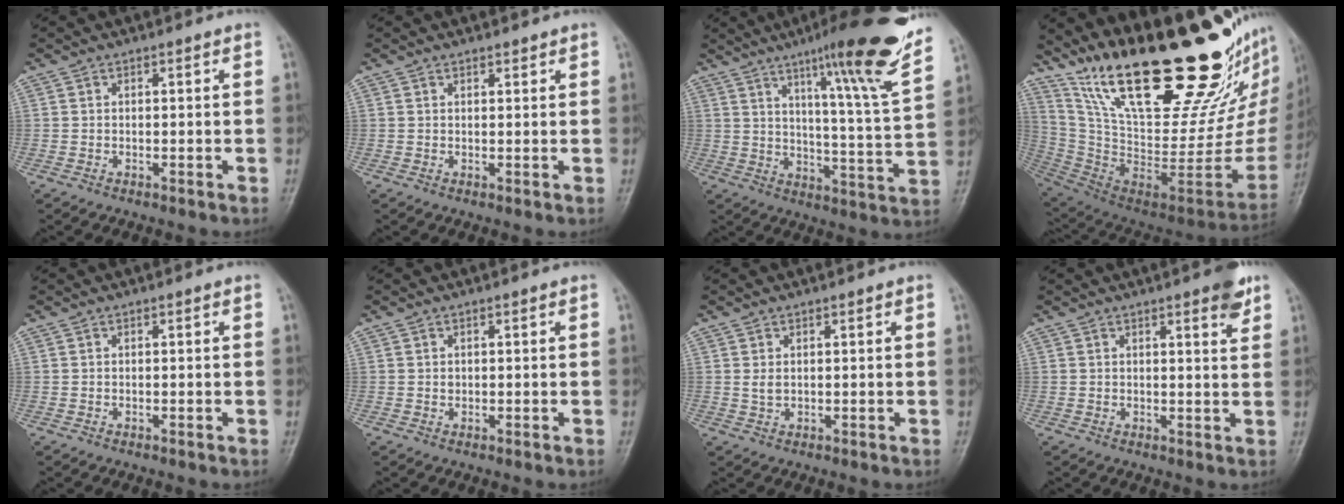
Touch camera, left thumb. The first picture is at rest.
{"total": 1.1, "force": [1.0, 0.5, 0.2], "torque": [0.003, -0.007, 0.013]}
{"total": 20.2, "force": [13.2, 1.1, 15.2], "torque": [-0.197, -0.065, 0.186]}
{"total": 38.9, "force": [24.8, 13.2, 26.8], "torque": [-0.363, -0.096, 0.416]}
{"total": 0.0}
{"total": 0.7, "force": [0.3, 0.6, 0.3], "torque": [0.001, -0.001, 0.005]}
{"total": 1.6, "force": [0.7, 1.0, 1.0], "torque": [-0.015, -0.006, 0.016]}
{"total": 4.7, "force": [3.0, 1.1, 3.5], "torque": [-0.036, -0.014, 0.034]}